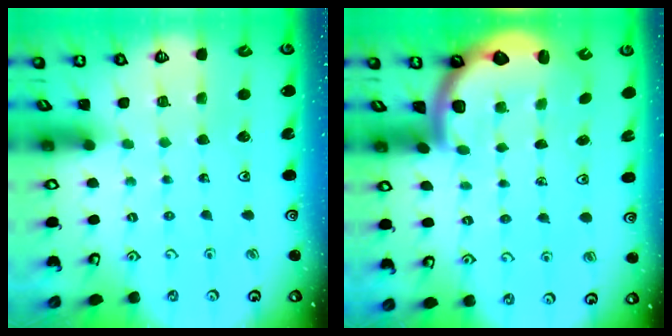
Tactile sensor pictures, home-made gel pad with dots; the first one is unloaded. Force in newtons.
{"total": 2.7, "press": 2.6, "slide": 0.5}